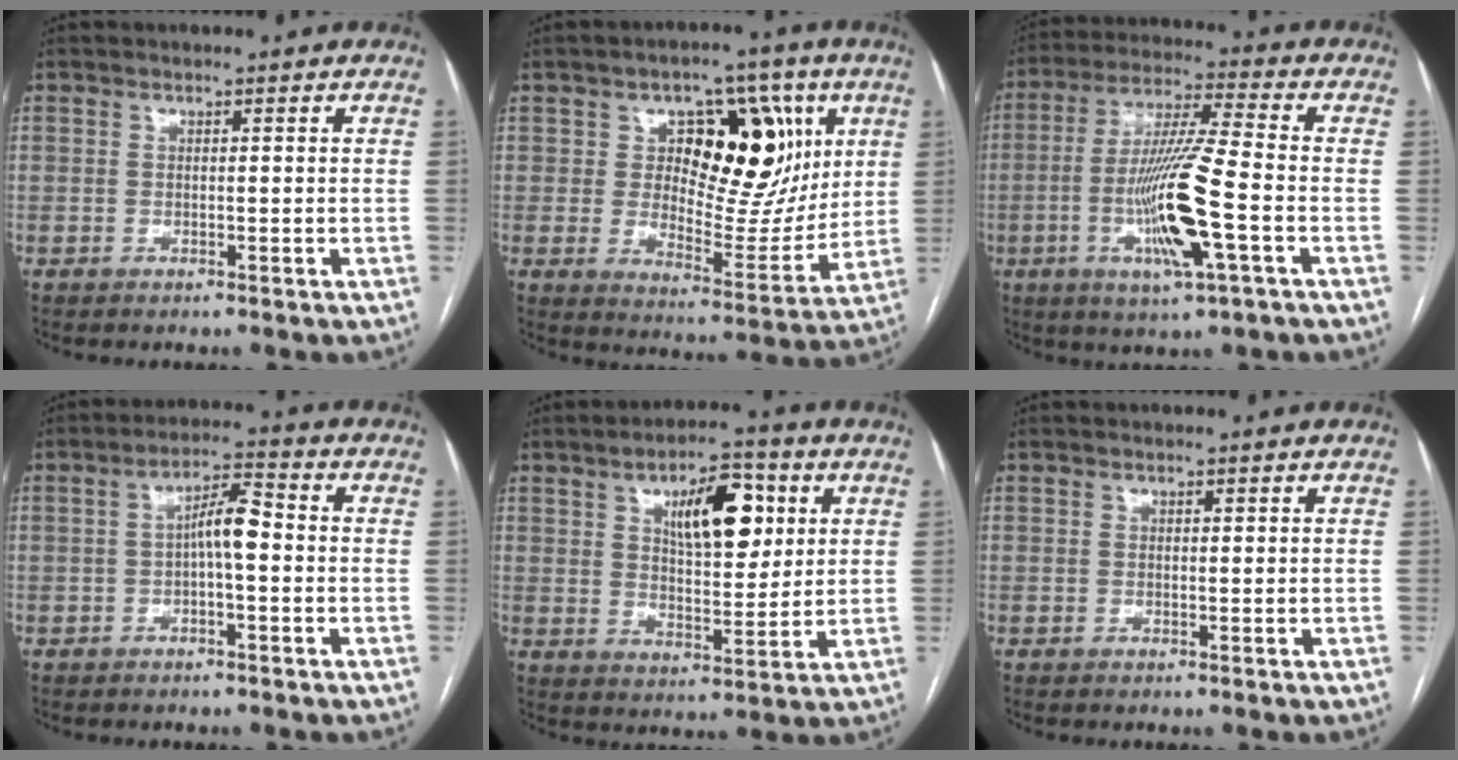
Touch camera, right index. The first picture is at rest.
{"total": 16.1, "force": [5.3, 8.8, 12.4], "torque": [-0.159, 0.020, 0.086]}
{"total": 14.3, "force": [-3.9, 0.5, 13.8], "torque": [-0.274, -0.011, -0.072]}
{"total": 5.4, "force": [-0.4, 1.2, 5.2], "torque": [-0.089, 0.018, -0.008]}
{"total": 11.4, "force": [4.2, 4.4, 9.7], "torque": [-0.151, 0.013, 0.071]}
{"total": 0.0}